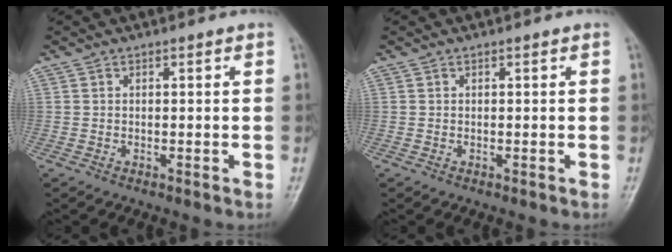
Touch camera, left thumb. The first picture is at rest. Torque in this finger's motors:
{"motor_torque": [0.00, 0.00, -0.12, -0.09, 0.00]}